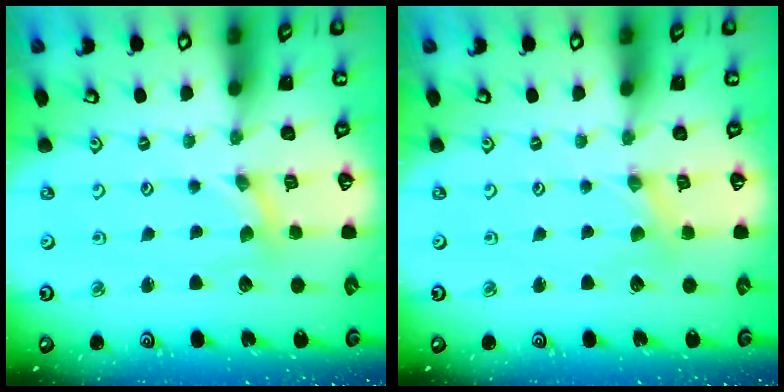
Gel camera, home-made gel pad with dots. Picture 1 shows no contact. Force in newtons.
{"total": 1.1, "press": 1.1, "slide": 0.2}